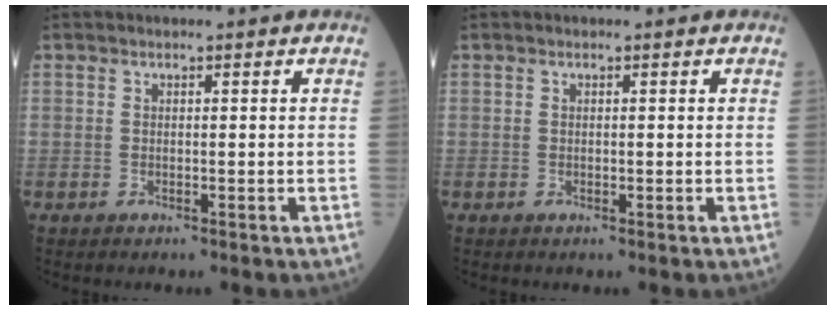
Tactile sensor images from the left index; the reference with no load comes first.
{"total": 0.0}